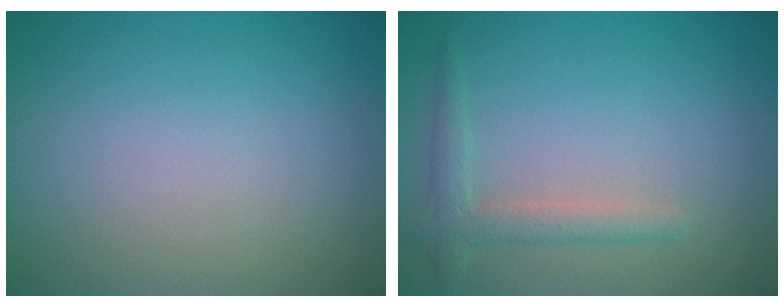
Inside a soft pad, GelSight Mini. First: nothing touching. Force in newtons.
{"total": 2.3, "press": 2.3, "slide": 0.2}